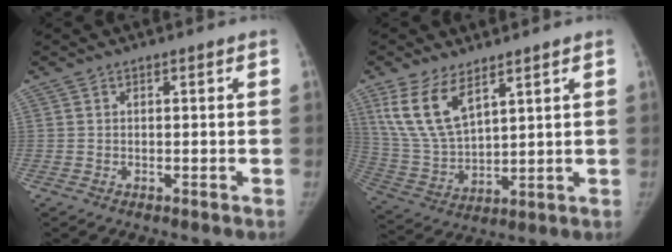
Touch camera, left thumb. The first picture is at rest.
{"total": 12.2, "force": [6.9, 5.5, 8.3], "torque": [-0.161, -0.028, 0.154]}